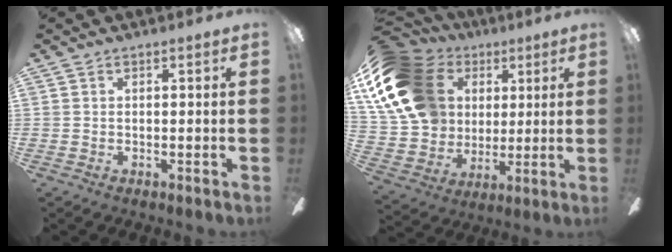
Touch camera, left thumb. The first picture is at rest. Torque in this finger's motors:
{"motor_torque": [2.21, 2.80, 1.42, -1.35, 0.49]}